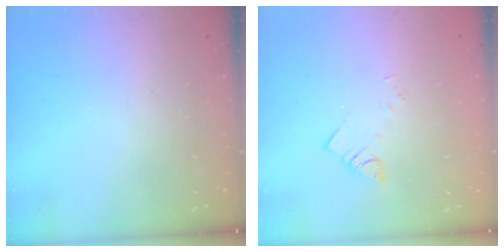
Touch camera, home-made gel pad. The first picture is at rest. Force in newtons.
{"total": 2.2, "press": 2.2, "slide": 0.2}